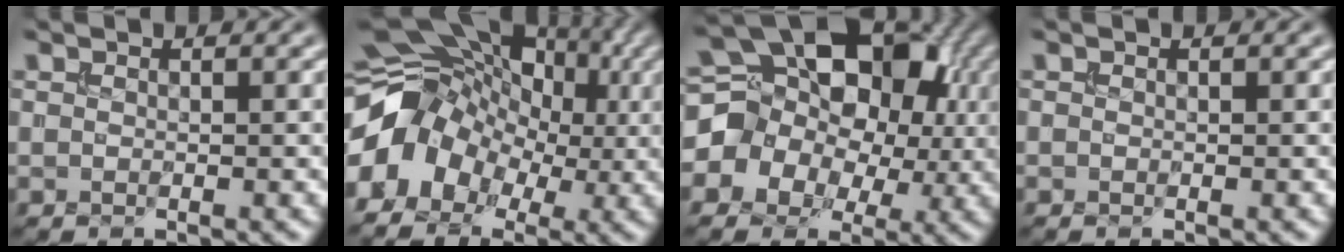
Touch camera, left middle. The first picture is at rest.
{"total": 8.5, "force": [-2.1, 6.8, 4.6], "torque": [-0.064, 0.013, -0.049]}
{"total": 12.4, "force": [1.1, 10.0, 7.3], "torque": [-0.085, 0.019, -0.003]}
{"total": 0.0}